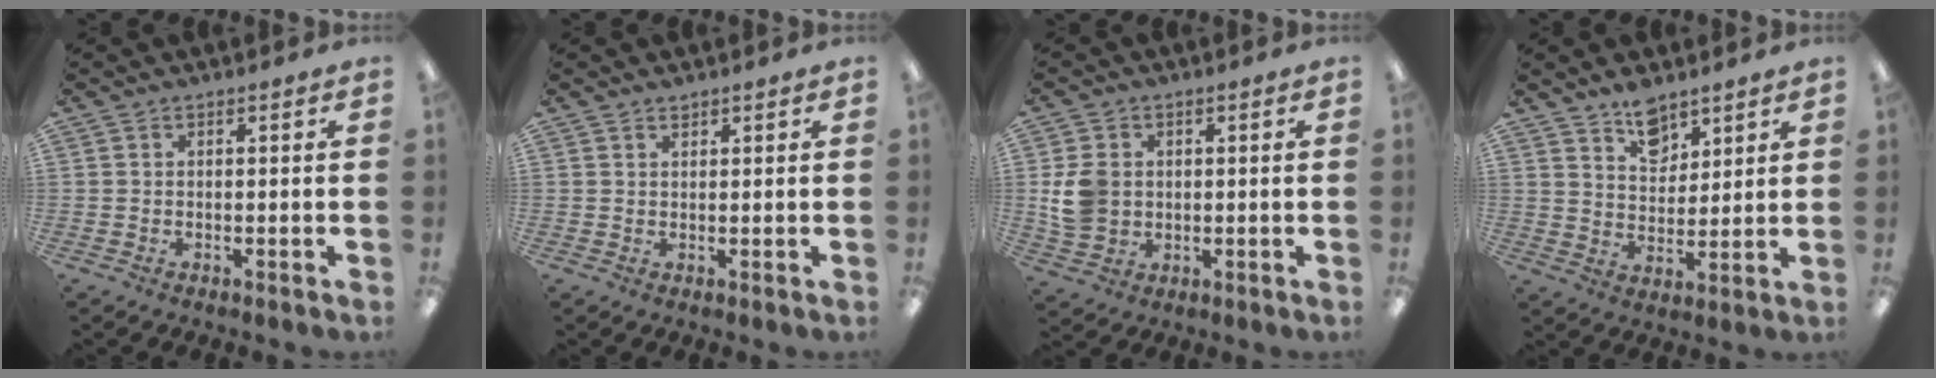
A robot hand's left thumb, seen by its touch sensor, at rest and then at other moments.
{"total": 1.1, "force": [1.0, 0.4, 0.2], "torque": [0.004, -0.005, 0.018]}
{"total": 7.1, "force": [0.8, 6.0, 3.7], "torque": [-0.071, 0.006, 0.017]}
{"total": 7.7, "force": [6.2, 4.1, 2.0], "torque": [-0.022, -0.041, 0.113]}